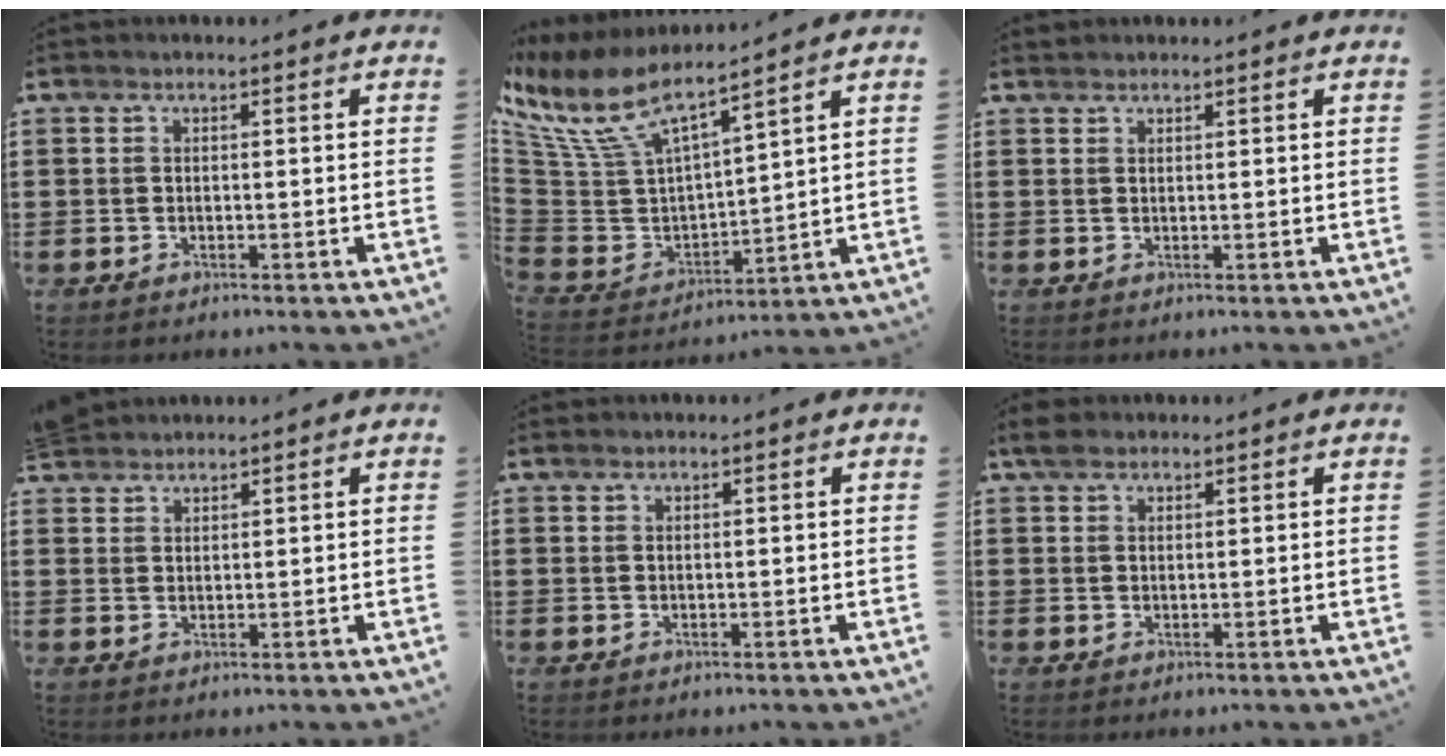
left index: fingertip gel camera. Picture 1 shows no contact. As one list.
[{"total": 9.4, "force": [6.9, 2.6, 5.9], "torque": [-0.155, -0.050, 0.118]}, {"total": 0.8, "force": [0.8, 0.1, -0.1], "torque": [-0.001, 0.000, 0.017]}, {"total": 2.6, "force": [2.6, 0.4, 0.0], "torque": [-0.007, -0.002, 0.052]}, {"total": 0.6, "force": [0.6, 0.1, 0.1], "torque": [-0.004, 0.000, 0.012]}, {"total": 2.4, "force": [1.8, 1.2, 1.1], "torque": [-0.027, 0.007, 0.035]}]